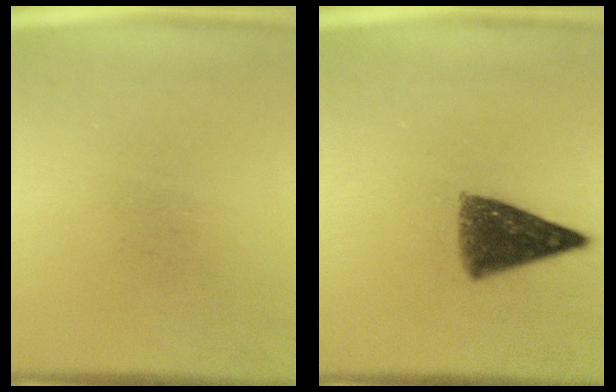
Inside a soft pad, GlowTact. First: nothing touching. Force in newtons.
{"total": 8.4}